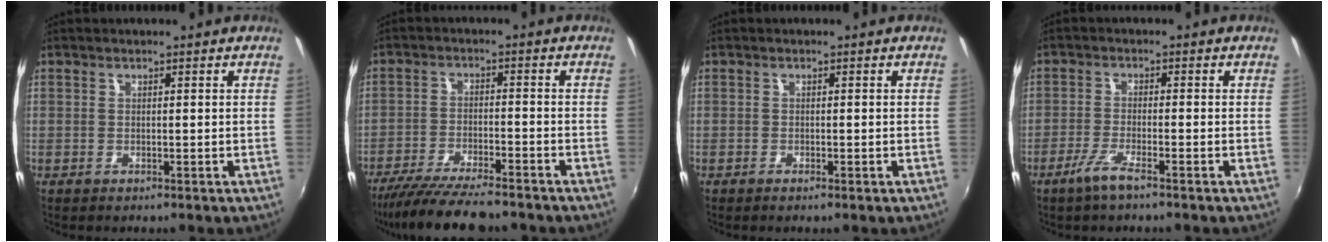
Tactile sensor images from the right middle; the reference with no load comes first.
{"total": 12.8, "force": [-11.1, 1.7, 6.1], "torque": [-0.133, -0.027, -0.185]}
{"total": 0.8, "force": [-0.6, 0.1, 0.5], "torque": [-0.008, 0.000, -0.010]}
{"total": 4.3, "force": [-3.0, 0.2, 3.0], "torque": [-0.074, -0.007, -0.061]}